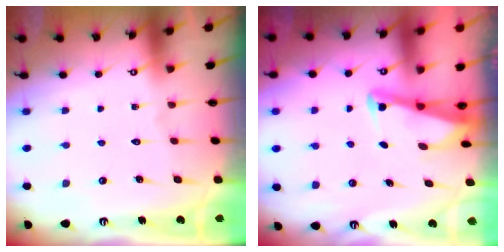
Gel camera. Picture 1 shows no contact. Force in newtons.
{"total": 2.9, "press": 2.8, "slide": 0.3}